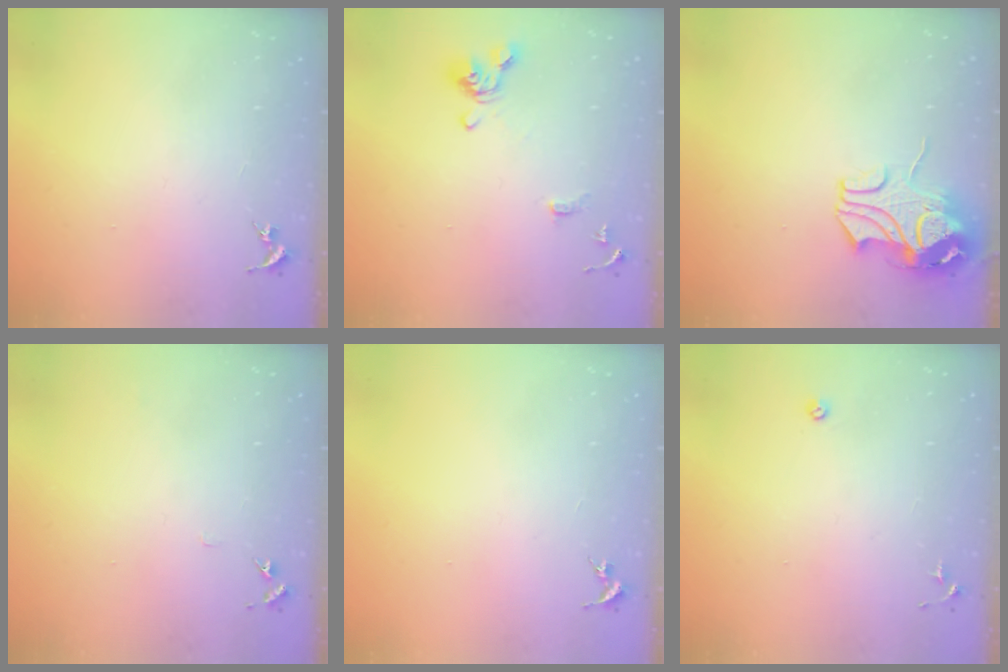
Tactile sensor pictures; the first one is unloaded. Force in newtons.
{"total": 11.3, "press": 11.2, "slide": 1.3}
{"total": 10.5, "press": 10.4, "slide": 1.1}
{"total": 4.0, "press": 4.0, "slide": 0.5}
{"total": 0.0}
{"total": 3.4, "press": 3.3, "slide": 0.7}